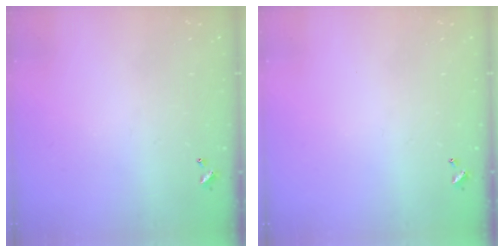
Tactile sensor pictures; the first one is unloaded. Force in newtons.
{"total": 0.0}